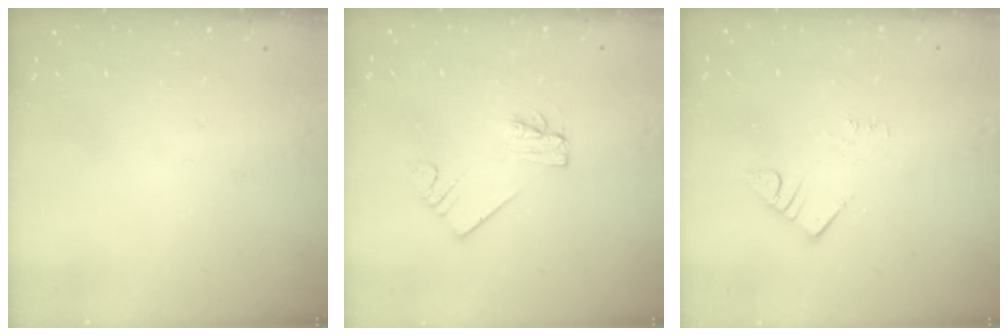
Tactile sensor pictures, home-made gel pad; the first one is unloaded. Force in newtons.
{"total": 2.2, "press": 2.2, "slide": 0.1}
{"total": 2.8, "press": 2.8, "slide": 0.2}